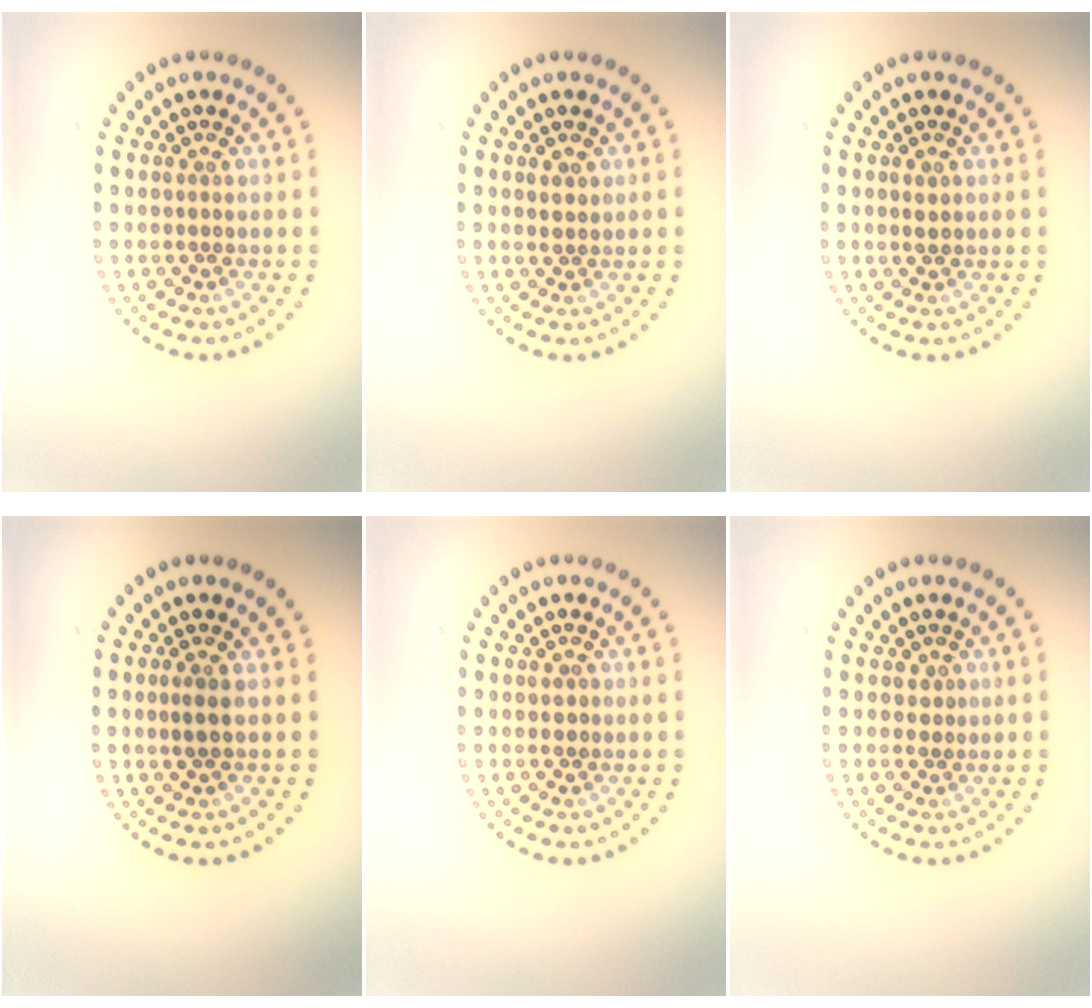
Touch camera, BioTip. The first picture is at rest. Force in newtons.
{"total": 1.2, "press": 1.0, "slide": 0.6}
{"total": 1.0, "press": 1.0, "slide": 0.1}
{"total": 1.1, "press": 1.0, "slide": 0.5}
{"total": 0.8, "press": 0.8, "slide": 0.1}
{"total": 1.0, "press": 0.8, "slide": 0.5}